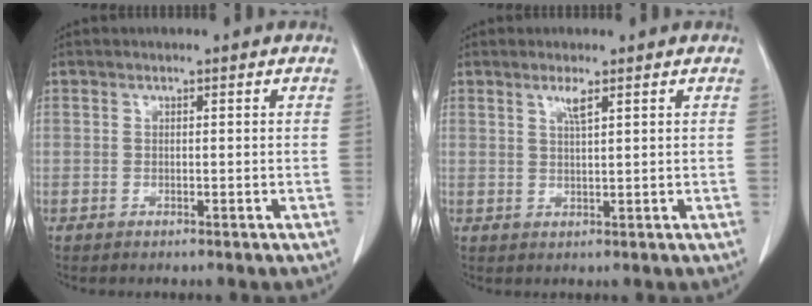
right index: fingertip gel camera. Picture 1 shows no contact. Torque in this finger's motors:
{"motor_torque": [0.02, 0.00, 0.01, 0.04]}